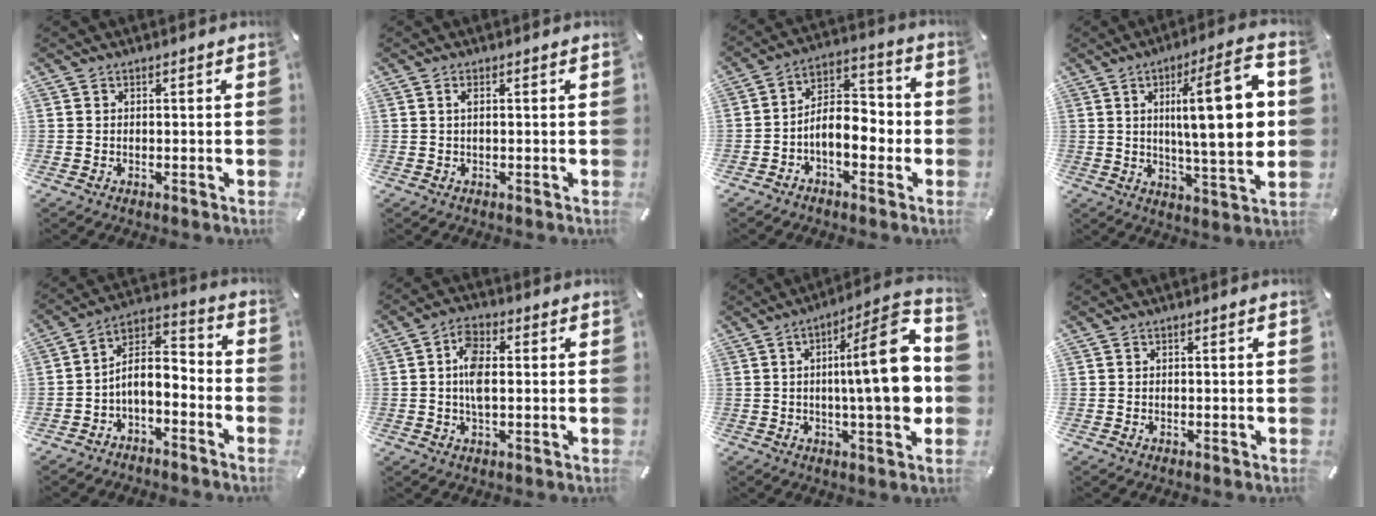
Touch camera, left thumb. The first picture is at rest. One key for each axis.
{"total": 1.1, "fx": 0.2, "fy": 0.2, "fz": 1.1, "tx": -0.023, "ty": 0.000, "tz": 0.002}
{"total": 9.7, "fx": -3.2, "fy": 6.2, "fz": 6.6, "tx": -0.106, "ty": 0.012, "tz": -0.058}
{"total": 20.3, "fx": 2.9, "fy": 4.7, "fz": 19.5, "tx": -0.300, "ty": -0.009, "tz": 0.028}
{"total": 6.9, "fx": -3.3, "fy": 4.2, "fz": 4.4, "tx": -0.082, "ty": 0.006, "tz": -0.063}
{"total": 6.6, "fx": 0.4, "fy": 3.5, "fz": 5.7, "tx": -0.107, "ty": 0.000, "tz": 0.000}
{"total": 19.0, "fx": 0.7, "fy": 3.8, "fz": 18.6, "tx": -0.268, "ty": -0.007, "tz": -0.004}
{"total": 0.0}